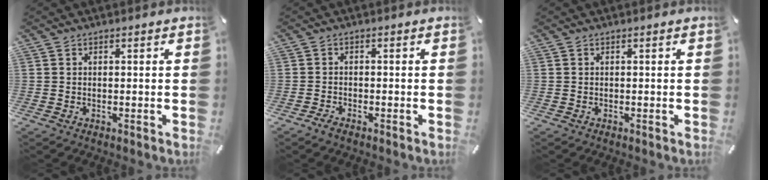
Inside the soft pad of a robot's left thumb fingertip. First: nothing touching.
{"total": 1.4, "force": [-1.3, 0.4, 0.6], "torque": [-0.012, 0.003, -0.024]}
{"total": 0.0}